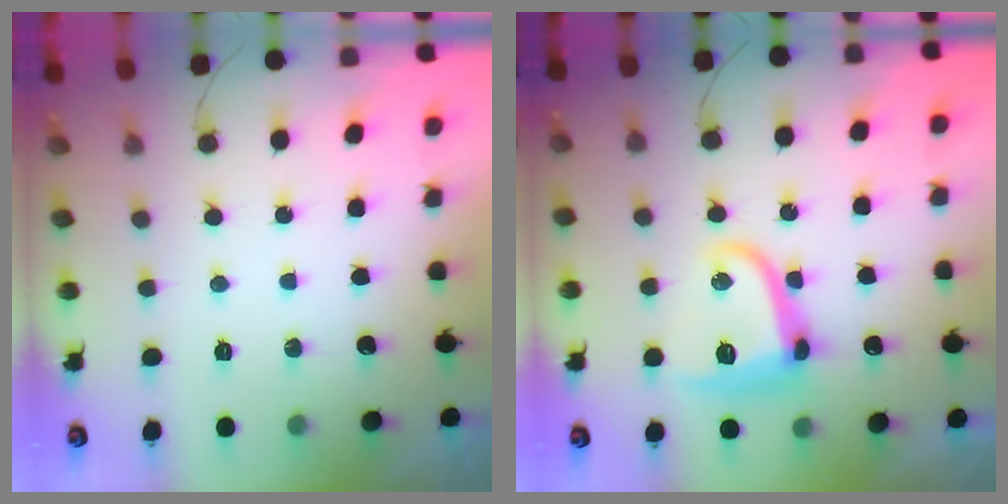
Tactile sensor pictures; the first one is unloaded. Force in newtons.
{"total": 13.3, "press": 13.3, "slide": 0.9}